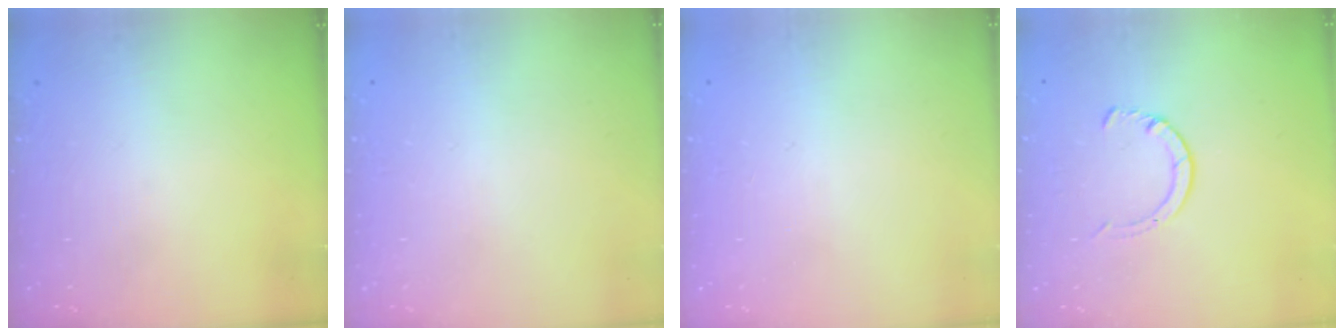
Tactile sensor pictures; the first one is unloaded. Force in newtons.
{"total": 2.6, "press": 2.6, "slide": 0.2}
{"total": 2.6, "press": 2.6, "slide": 0.2}
{"total": 3.3, "press": 3.3, "slide": 0.4}